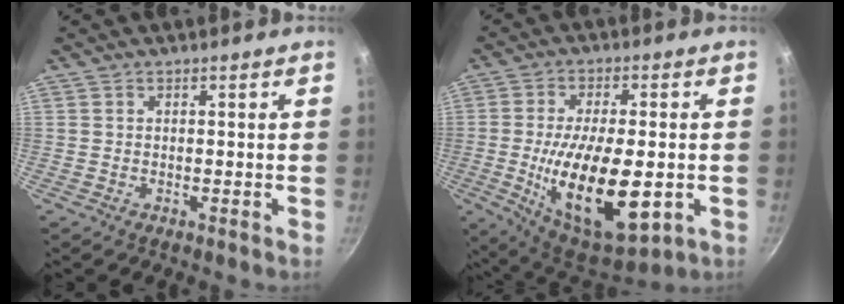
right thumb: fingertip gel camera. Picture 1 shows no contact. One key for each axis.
{"total": 20.3, "fx": -3.8, "fy": 8.9, "fz": 17.8, "tx": -0.301, "ty": -0.019, "tz": -0.038}